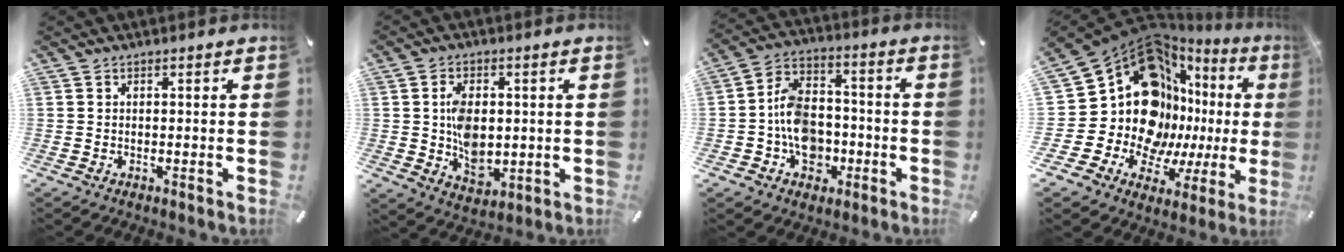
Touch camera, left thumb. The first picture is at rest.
{"total": 9.5, "force": [0.4, 7.0, 6.3], "torque": [-0.102, 0.004, 0.010]}
{"total": 11.8, "force": [-3.1, 9.7, 6.1], "torque": [-0.115, 0.027, -0.052]}
{"total": 21.1, "force": [5.4, 15.9, 12.8], "torque": [-0.200, -0.104, 0.130]}